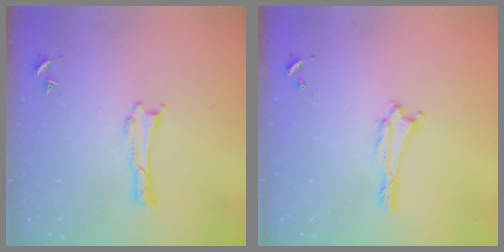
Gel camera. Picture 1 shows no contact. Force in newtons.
{"total": 0.0}